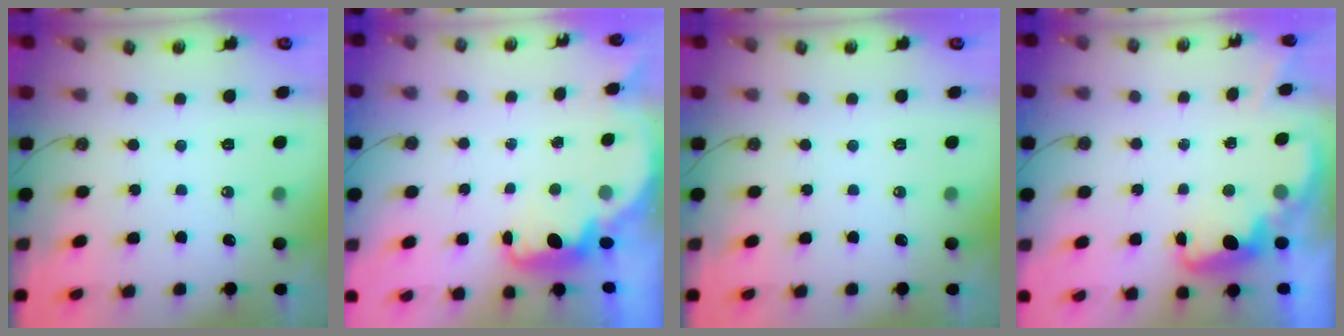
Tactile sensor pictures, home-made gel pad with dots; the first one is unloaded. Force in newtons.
{"total": 2.2, "press": 2.1, "slide": 0.7}
{"total": 0.0}
{"total": 2.7, "press": 2.6, "slide": 0.8}